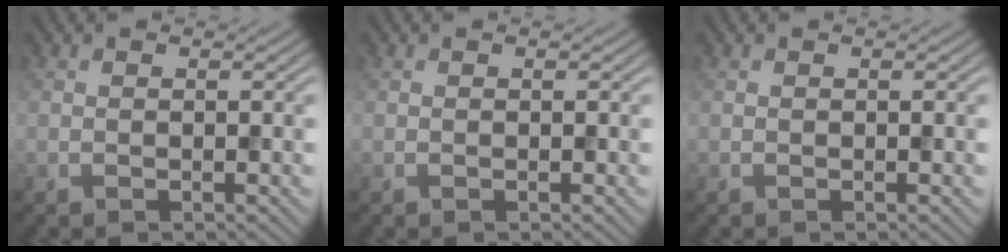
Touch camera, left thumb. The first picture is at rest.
{"total": 0.0}
{"total": 0.0}